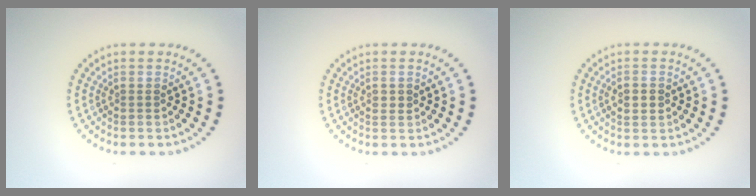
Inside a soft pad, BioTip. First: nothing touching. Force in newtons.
{"total": 1.0, "press": 1.0, "slide": 0.1}
{"total": 1.6, "press": 1.6, "slide": 0.0}